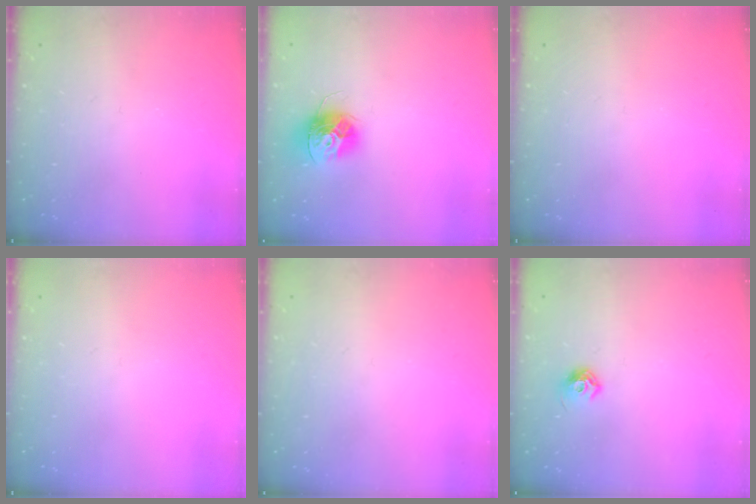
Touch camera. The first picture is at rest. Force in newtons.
{"total": 12.2, "press": 12.2, "slide": 0.4}
{"total": 0.0}
{"total": 0.0}
{"total": 0.8, "press": 0.8, "slide": 0.0}
{"total": 6.8, "press": 6.7, "slide": 1.1}